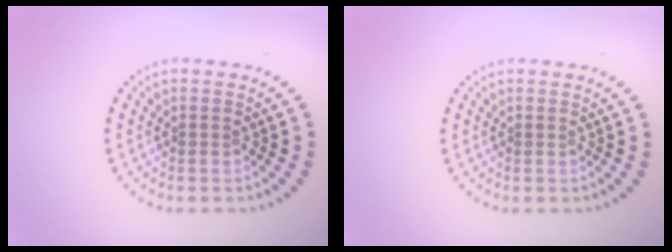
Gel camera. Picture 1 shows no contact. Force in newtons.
{"total": 0.0}